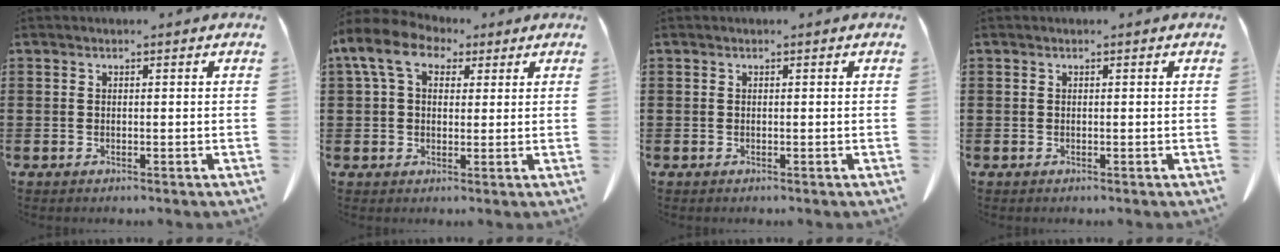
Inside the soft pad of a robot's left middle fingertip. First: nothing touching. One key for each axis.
{"total": 7.9, "fx": 4.0, "fy": 4.9, "fz": 4.6, "tx": -0.117, "ty": 0.009, "tz": 0.071}
{"total": 0.0}
{"total": 0.0}